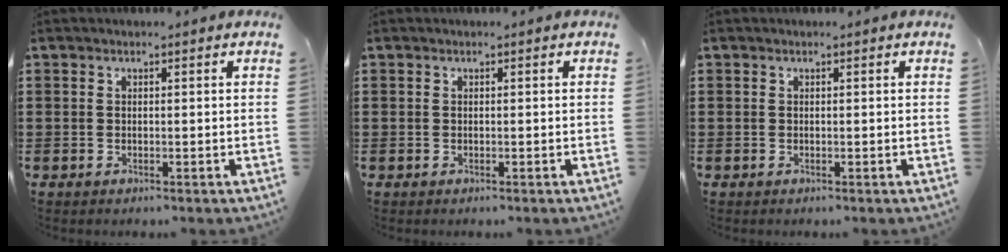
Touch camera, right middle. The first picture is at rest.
{"total": 0.0}
{"total": 0.0}